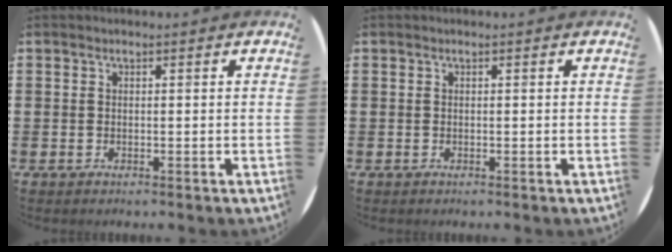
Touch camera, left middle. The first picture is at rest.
{"total": 0.0}